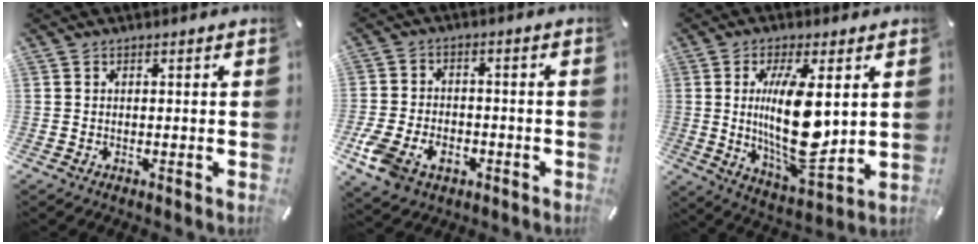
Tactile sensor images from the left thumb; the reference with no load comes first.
{"total": 8.7, "force": [-3.8, 6.4, 4.6], "torque": [-0.117, 0.014, -0.073]}
{"total": 17.1, "force": [2.4, 6.2, 15.8], "torque": [-0.317, -0.031, 0.031]}